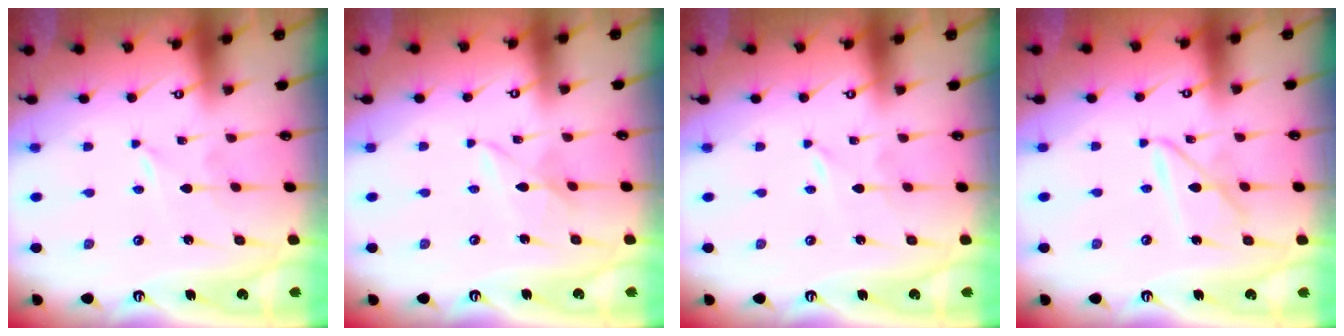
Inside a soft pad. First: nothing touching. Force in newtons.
{"total": 3.2, "press": 3.2, "slide": 0.4}
{"total": 0.0}
{"total": 7.4, "press": 7.4, "slide": 0.6}